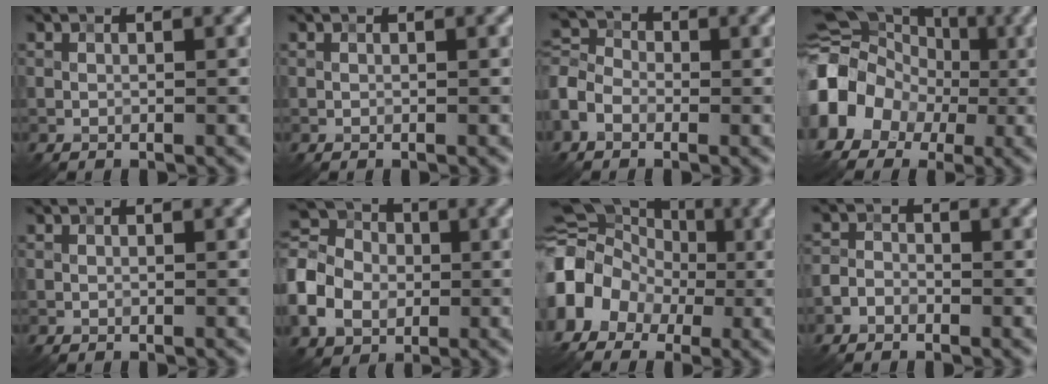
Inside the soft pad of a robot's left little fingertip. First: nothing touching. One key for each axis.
{"total": 0.0}
{"total": 3.9, "fx": -1.5, "fy": 3.0, "fz": 2.1, "tx": -0.052, "ty": 0.008, "tz": -0.041}
{"total": 8.8, "fx": -1.1, "fy": 7.9, "fz": 3.8, "tx": -0.060, "ty": 0.014, "tz": -0.046}
{"total": 0.0}
{"total": 8.4, "fx": -1.7, "fy": 6.8, "fz": 4.6, "tx": -0.132, "ty": -0.001, "tz": -0.038}
{"total": 7.8, "fx": -1.3, "fy": 7.0, "fz": 3.1, "tx": -0.049, "ty": 0.013, "tz": -0.053}
{"total": 1.4, "fx": -0.9, "fy": 1.0, "fz": 0.5, "tx": -0.006, "ty": 0.005, "tz": -0.022}